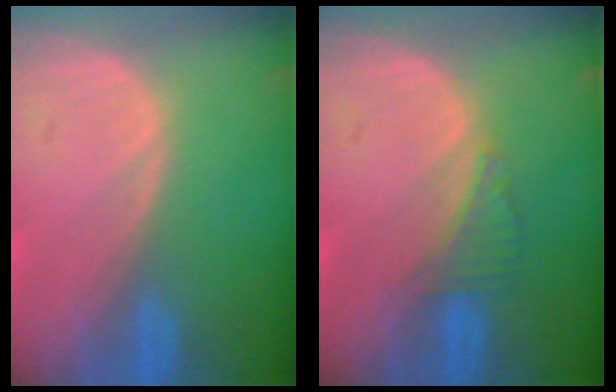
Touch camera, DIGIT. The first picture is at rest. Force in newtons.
{"total": 2.5, "press": 2.5, "slide": 0.2}